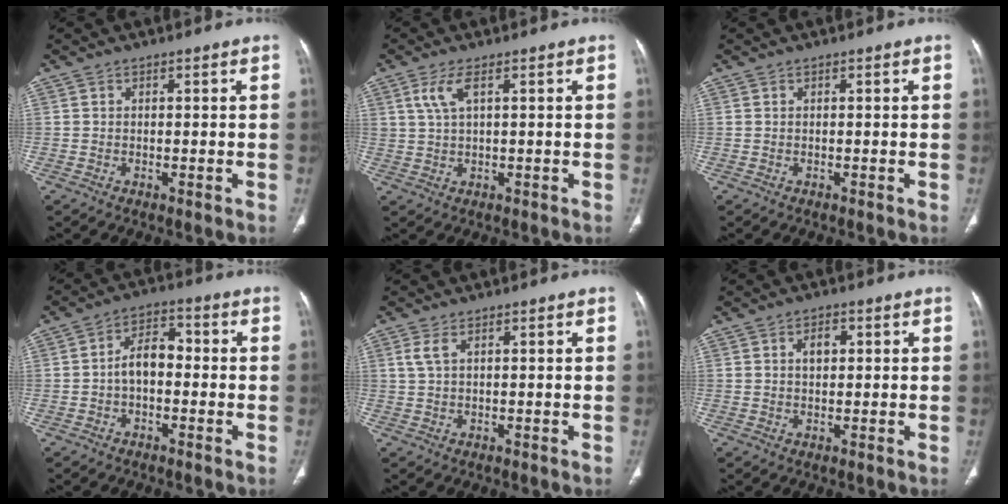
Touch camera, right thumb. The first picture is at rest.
{"total": 3.9, "force": [1.7, 1.3, 3.3], "torque": [-0.081, 0.002, 0.040]}
{"total": 0.0}
{"total": 8.3, "force": [-1.0, 5.6, 6.0], "torque": [-0.078, 0.035, -0.031]}
{"total": 2.2, "force": [0.9, 0.9, 1.7], "torque": [-0.049, 0.010, 0.026]}
{"total": 3.0, "force": [0.8, 1.9, 2.2], "torque": [-0.029, 0.003, 0.013]}